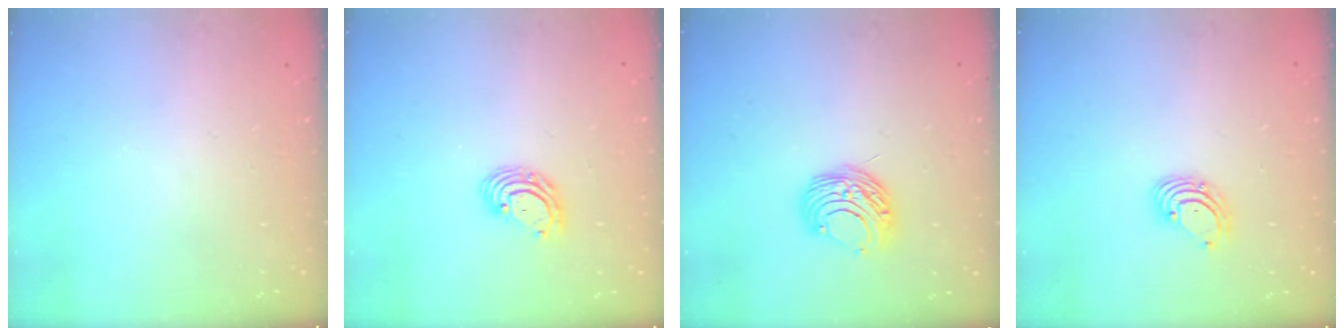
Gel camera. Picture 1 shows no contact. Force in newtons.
{"total": 5.7, "press": 5.7, "slide": 0.9}
{"total": 8.7, "press": 8.7, "slide": 0.6}
{"total": 2.7, "press": 2.7, "slide": 0.3}